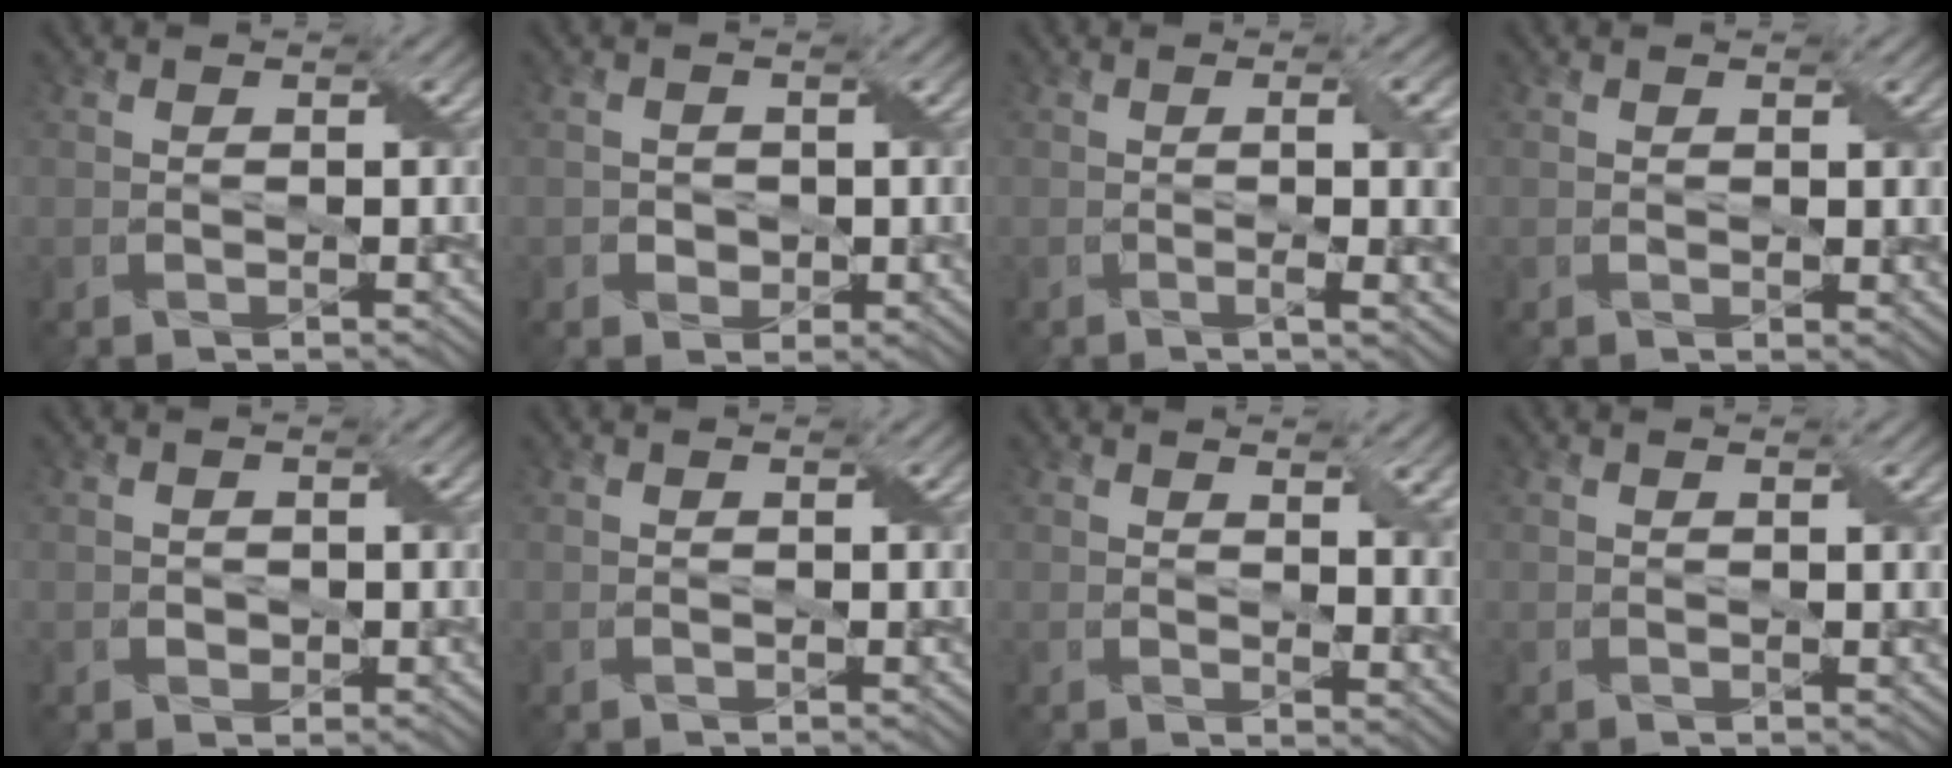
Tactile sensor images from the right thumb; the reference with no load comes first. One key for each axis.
{"total": 1.6, "fx": -0.3, "fy": 1.5, "fz": 0.4, "tx": -0.008, "ty": -0.005, "tz": -0.009}
{"total": 7.3, "fx": -0.3, "fy": 1.7, "fz": 7.1, "tx": -0.095, "ty": 0.002, "tz": 0.000}
{"total": 1.2, "fx": 0.5, "fy": 0.6, "fz": 1.0, "tx": -0.016, "ty": -0.003, "tz": 0.013}
{"total": 0.9, "fx": -0.1, "fy": 0.8, "fz": 0.2, "tx": -0.007, "ty": -0.005, "tz": -0.004}
{"total": 0.0}
{"total": 4.7, "fx": 1.9, "fy": 1.7, "fz": 3.9, "tx": -0.055, "ty": -0.008, "tz": 0.042}
{"total": 0.8, "fx": 0.3, "fy": 0.0, "fz": 0.7, "tx": -0.012, "ty": 0.003, "tz": 0.004}